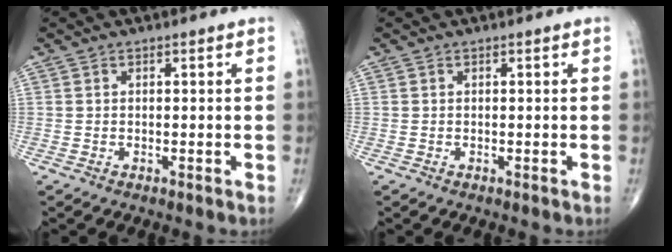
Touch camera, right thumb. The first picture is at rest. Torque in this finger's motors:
{"motor_torque": [0.00, 0.00, 0.00, 0.00, 0.00]}